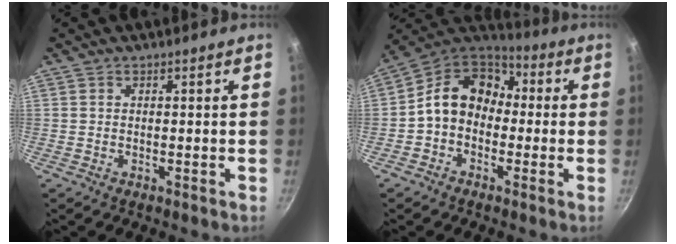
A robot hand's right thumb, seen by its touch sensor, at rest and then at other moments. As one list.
[{"total": 12.6, "force": [-0.4, 9.9, 7.7], "torque": [-0.094, 0.046, -0.031]}]